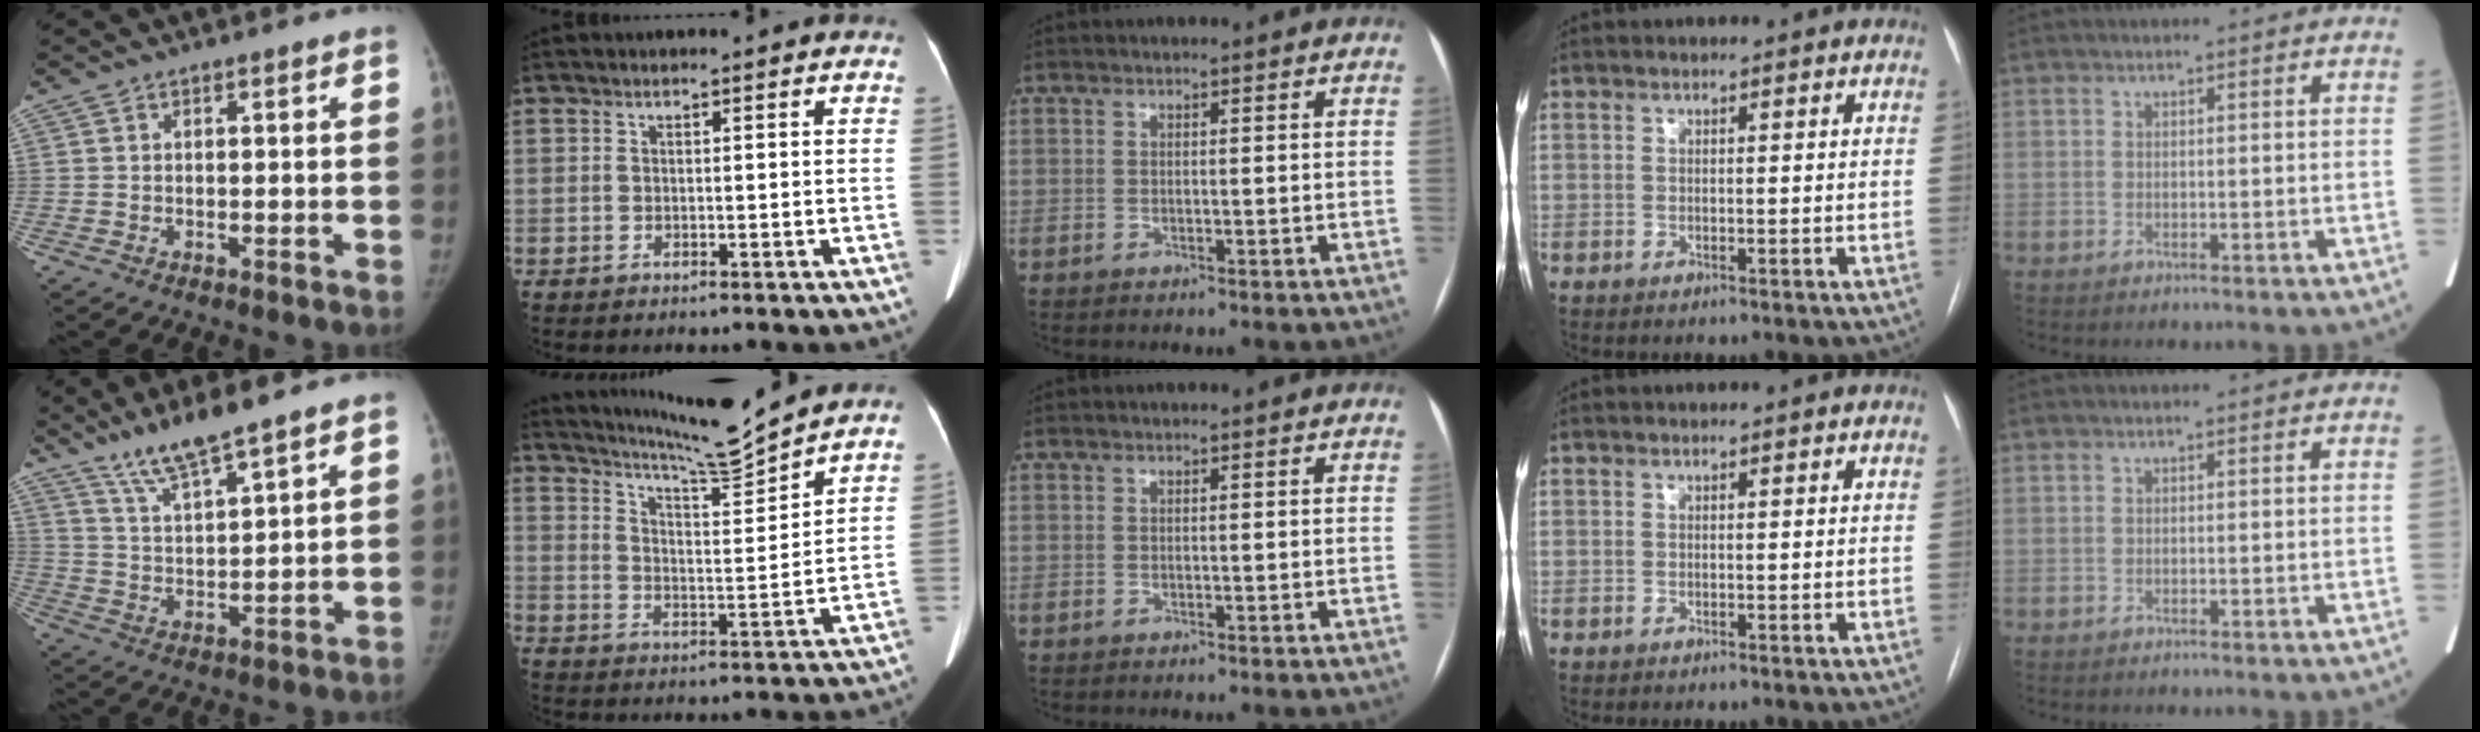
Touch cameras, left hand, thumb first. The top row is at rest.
{"thumb": {"total": 9.6, "force": [7.6, 0.9, 5.9], "torque": [-0.109, -0.043, 0.151]}, "index": {"total": 10.6, "force": [10.0, -2.0, 2.9], "torque": [-0.060, -0.025, 0.169]}}